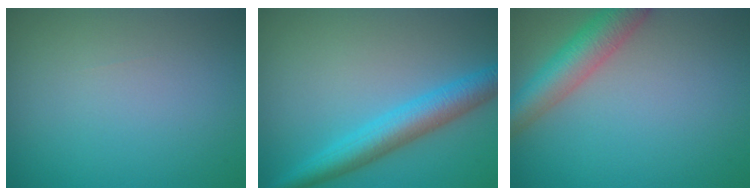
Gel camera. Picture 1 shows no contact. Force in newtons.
{"total": 4.9, "press": 4.9, "slide": 0.1}
{"total": 5.1, "press": 5.1, "slide": 0.2}